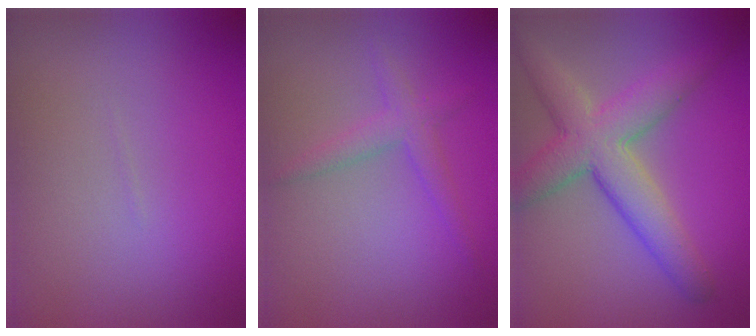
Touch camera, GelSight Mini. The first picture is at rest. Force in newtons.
{"total": 2.0, "press": 2.0, "slide": 0.0}
{"total": 6.6, "press": 6.6, "slide": 0.4}